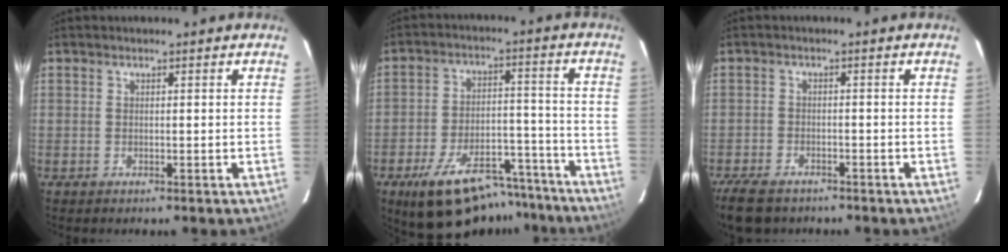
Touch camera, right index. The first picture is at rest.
{"total": 18.8, "force": [-14.3, 8.1, 9.2], "torque": [-0.166, 0.020, -0.193]}
{"total": 8.3, "force": [-6.4, 4.0, 3.4], "torque": [-0.100, -0.013, -0.114]}